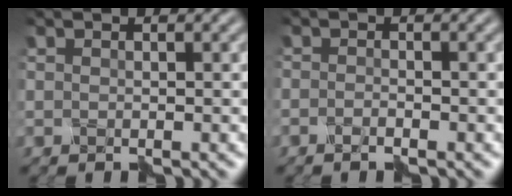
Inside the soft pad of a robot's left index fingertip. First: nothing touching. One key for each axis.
{"total": 1.5, "fx": -1.2, "fy": 0.3, "fz": 0.7, "tx": -0.012, "ty": -0.001, "tz": -0.030}